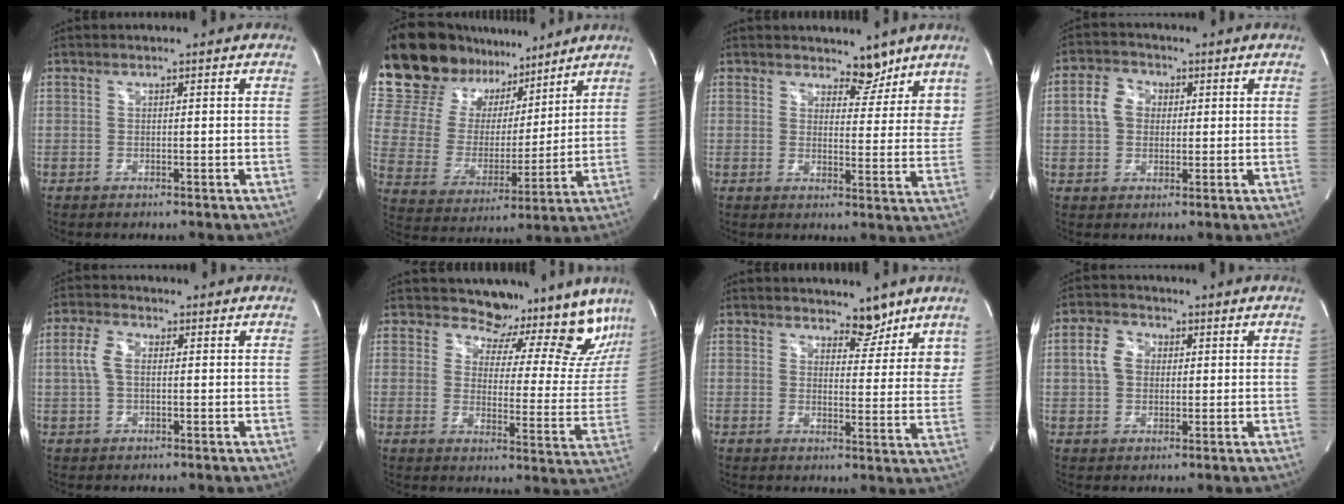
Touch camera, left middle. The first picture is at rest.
{"total": 19.0, "force": [16.3, 8.2, 5.2], "torque": [-0.096, 0.024, 0.292]}
{"total": 6.6, "force": [5.8, 2.6, 1.9], "torque": [-0.003, -0.021, 0.069]}
{"total": 5.2, "force": [0.7, 4.2, 3.0], "torque": [-0.068, 0.022, 0.015]}
{"total": 3.8, "force": [0.3, 2.0, 3.3], "torque": [-0.089, 0.017, 0.008]}
{"total": 19.2, "force": [17.7, 4.6, 5.7], "torque": [-0.049, -0.080, 0.186]}
{"total": 6.2, "force": [5.4, 2.3, 2.0], "torque": [-0.008, -0.019, 0.067]}
{"total": 4.8, "force": [0.7, 3.8, 2.9], "torque": [-0.067, 0.020, 0.015]}